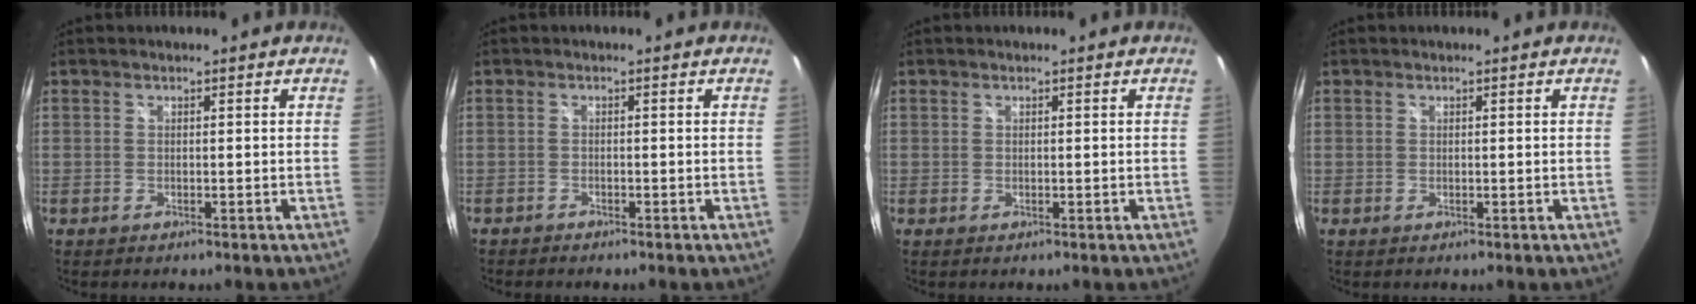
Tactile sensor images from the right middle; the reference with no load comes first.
{"total": 1.2, "force": [-1.1, 0.4, -0.1], "torque": [-0.004, 0.000, -0.022]}
{"total": 0.0}
{"total": 0.0}